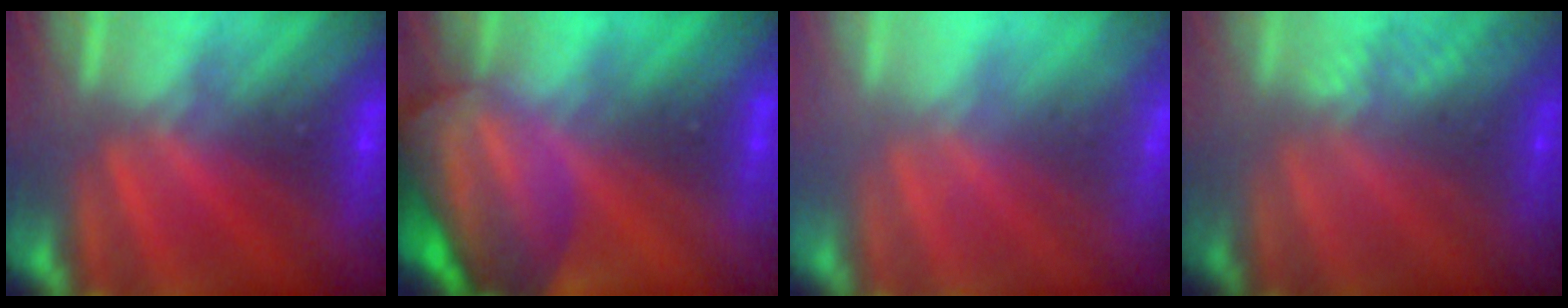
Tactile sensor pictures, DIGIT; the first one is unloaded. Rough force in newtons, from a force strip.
{"total": 5.7}
{"total": 1.0}
{"total": 2.7}